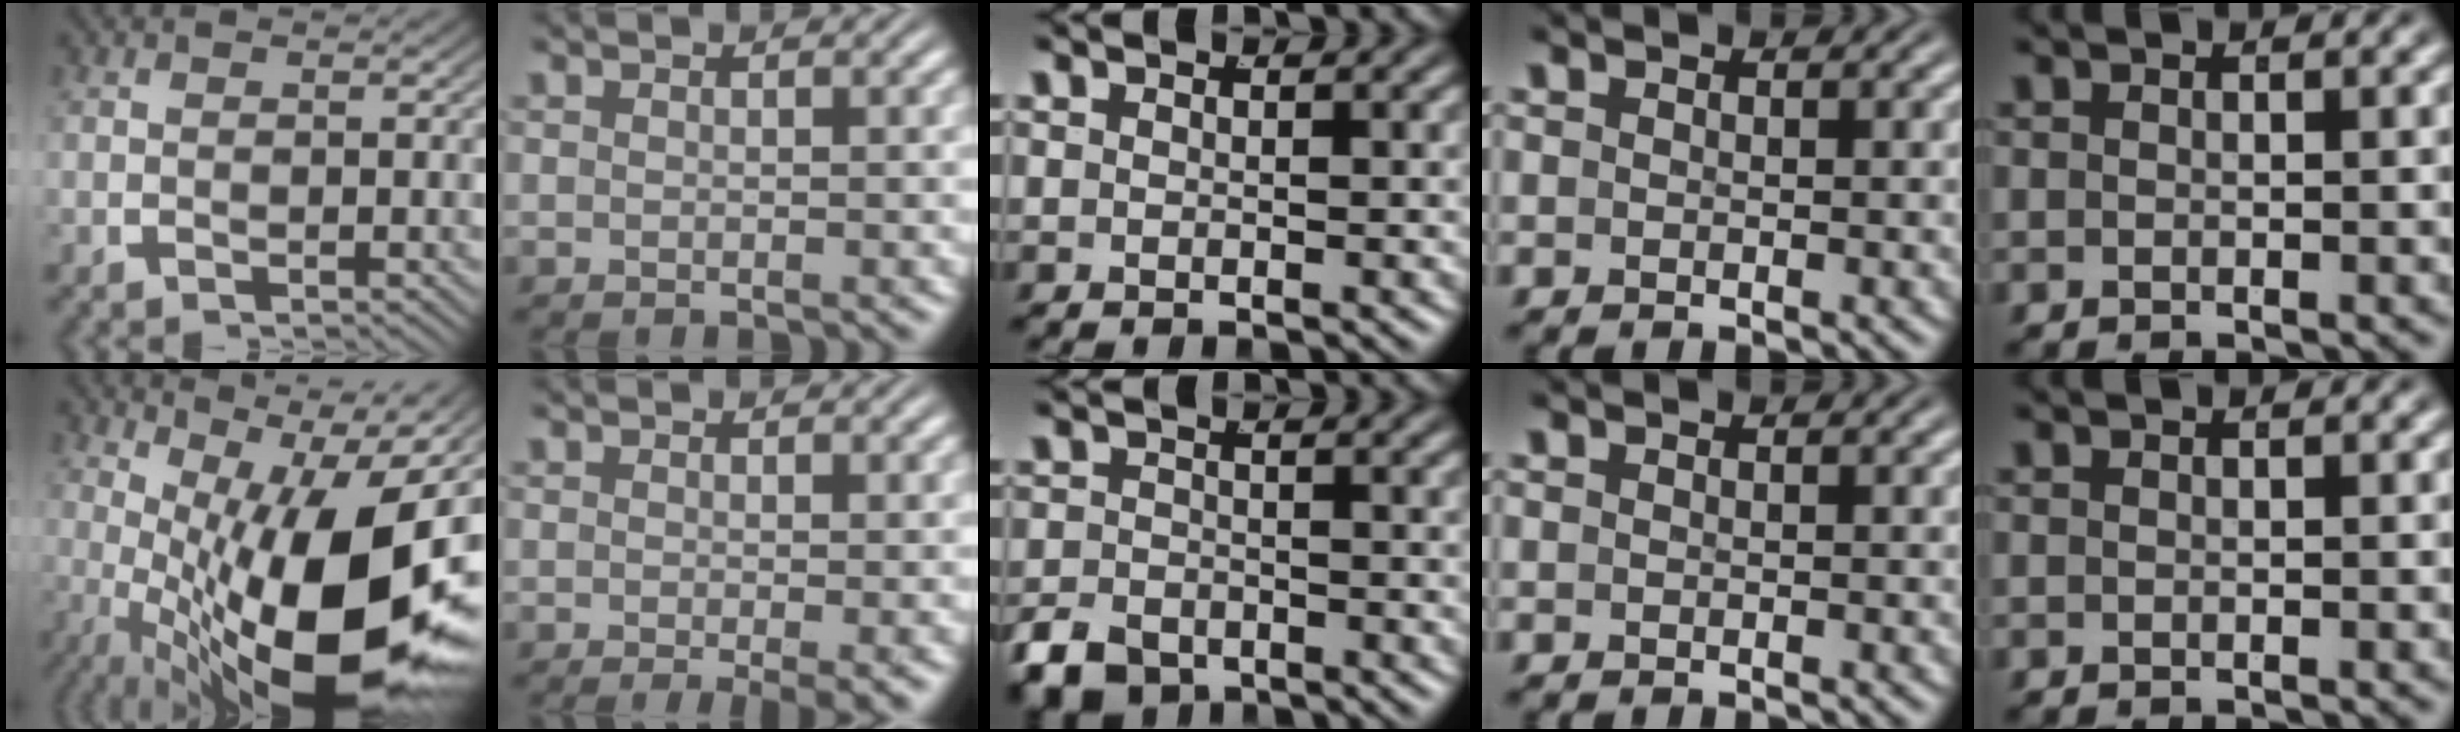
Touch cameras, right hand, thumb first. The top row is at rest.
{"thumb": {"total": 19.7, "force": [-1.0, 9.8, 17.0], "torque": [-0.278, -0.058, 0.025]}, "index": {"total": 2.3, "force": [-1.0, 0.4, 2.0], "torque": [-0.022, -0.012, -0.009]}, "middle": {"total": 3.8, "force": [-3.0, 1.9, 1.2], "torque": [-0.010, -0.014, -0.052]}}